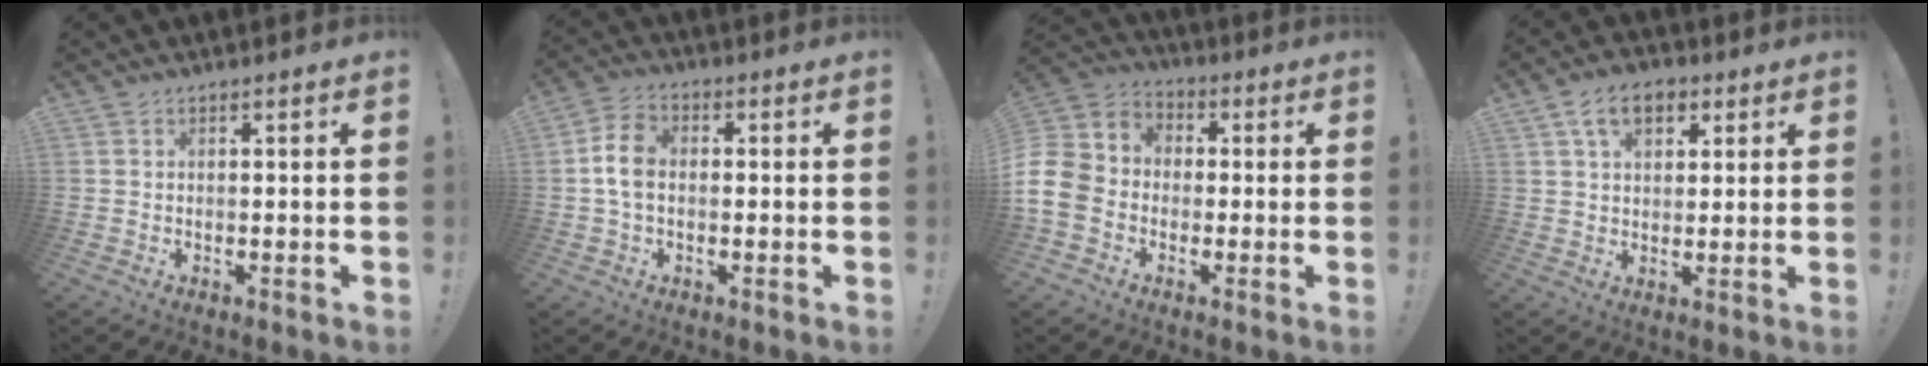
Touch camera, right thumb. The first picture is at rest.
{"total": 7.9, "force": [-0.5, 5.3, 5.8], "torque": [-0.097, 0.012, -0.005]}
{"total": 11.5, "force": [-3.8, 9.6, 5.2], "torque": [-0.092, 0.030, -0.067]}
{"total": 9.3, "force": [4.0, 6.1, 5.8], "torque": [-0.083, 0.005, 0.072]}